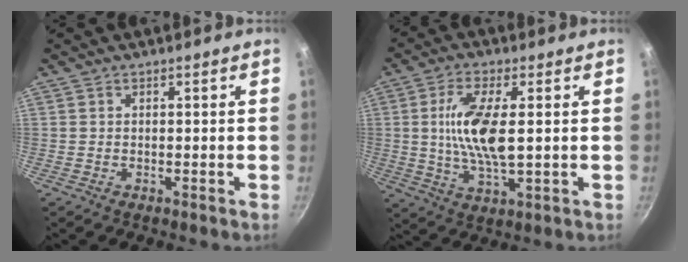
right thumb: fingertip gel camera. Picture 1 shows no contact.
{"total": 11.7, "force": [1.2, 4.3, 10.9], "torque": [-0.212, -0.005, 0.022]}